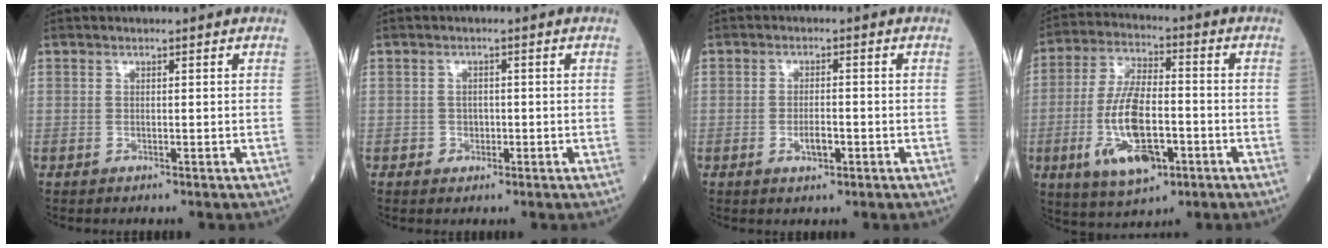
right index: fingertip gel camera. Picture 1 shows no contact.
{"total": 1.5, "force": [-0.5, 1.3, 0.6], "torque": [-0.007, 0.004, -0.005]}
{"total": 3.1, "force": [-1.1, 1.0, 2.7], "torque": [-0.050, 0.000, -0.016]}
{"total": 13.5, "force": [-4.2, 4.8, 11.9], "torque": [-0.240, -0.006, -0.071]}